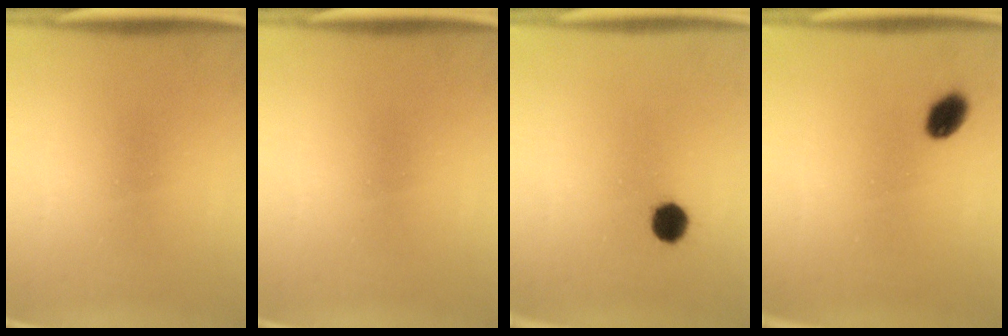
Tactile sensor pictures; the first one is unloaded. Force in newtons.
{"total": 0.0}
{"total": 4.7}
{"total": 3.6}